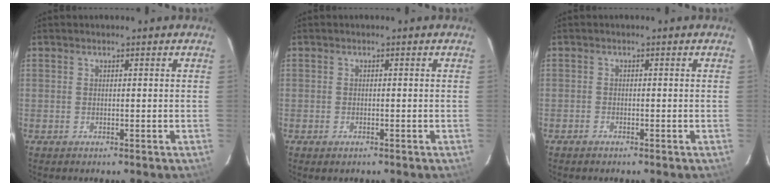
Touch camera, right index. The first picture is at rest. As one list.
[{"total": 1.1, "force": [-0.7, 0.6, 0.5], "torque": [-0.010, -0.003, -0.015]}, {"total": 1.0, "force": [-0.9, 0.4, 0.1], "torque": [-0.007, 0.002, -0.019]}]